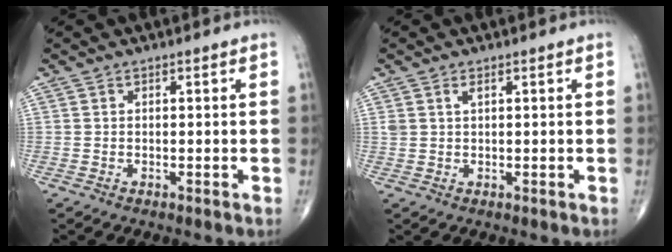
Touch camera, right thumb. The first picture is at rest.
{"total": 1.3, "force": [0.7, 0.5, 1.0], "torque": [-0.022, 0.006, 0.017]}